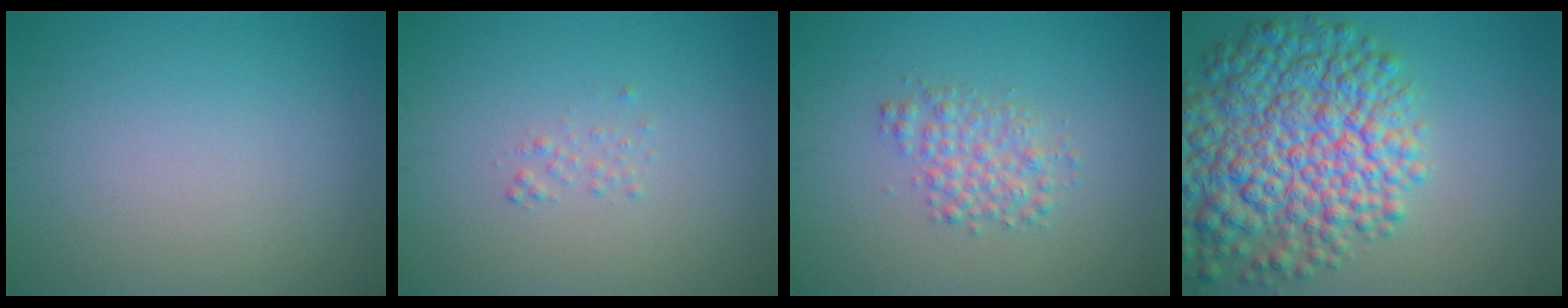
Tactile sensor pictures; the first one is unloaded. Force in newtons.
{"total": 0.7, "press": 0.7, "slide": 0.1}
{"total": 2.6, "press": 2.6, "slide": 0.0}
{"total": 10.9, "press": 10.9, "slide": 0.4}